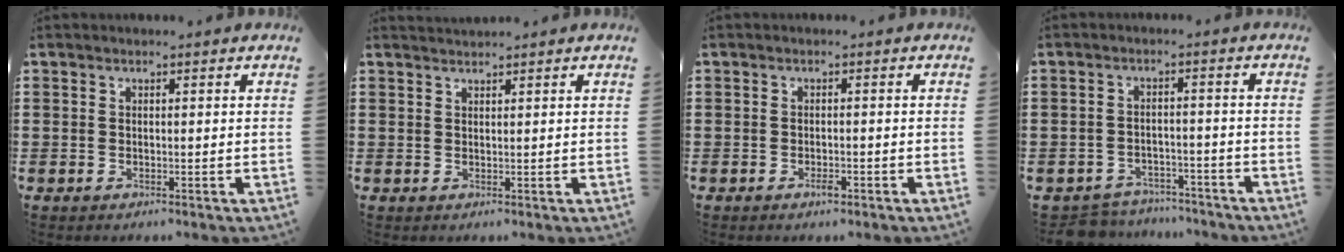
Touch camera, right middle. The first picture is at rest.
{"total": 1.0, "force": [1.0, 0.0, 0.0], "torque": [-0.002, 0.000, 0.020]}
{"total": 1.3, "force": [-0.7, 0.5, 0.9], "torque": [-0.020, -0.003, -0.013]}
{"total": 4.2, "force": [-4.1, 0.9, -0.1], "torque": [-0.013, 0.002, -0.090]}